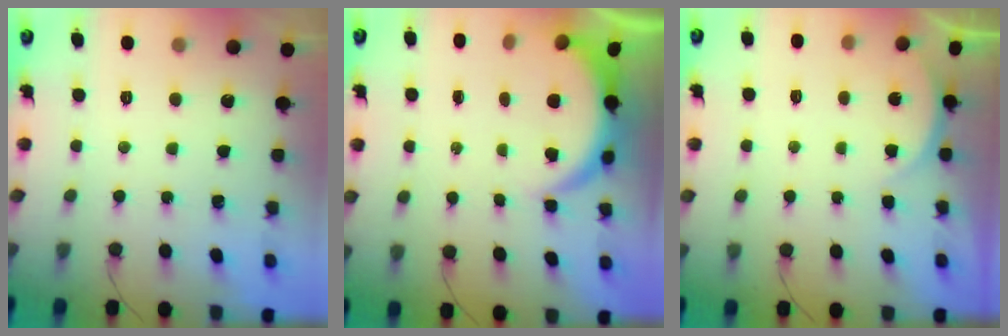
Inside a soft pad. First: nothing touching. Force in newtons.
{"total": 5.6, "press": 5.5, "slide": 0.6}
{"total": 2.8, "press": 2.1, "slide": 1.7}